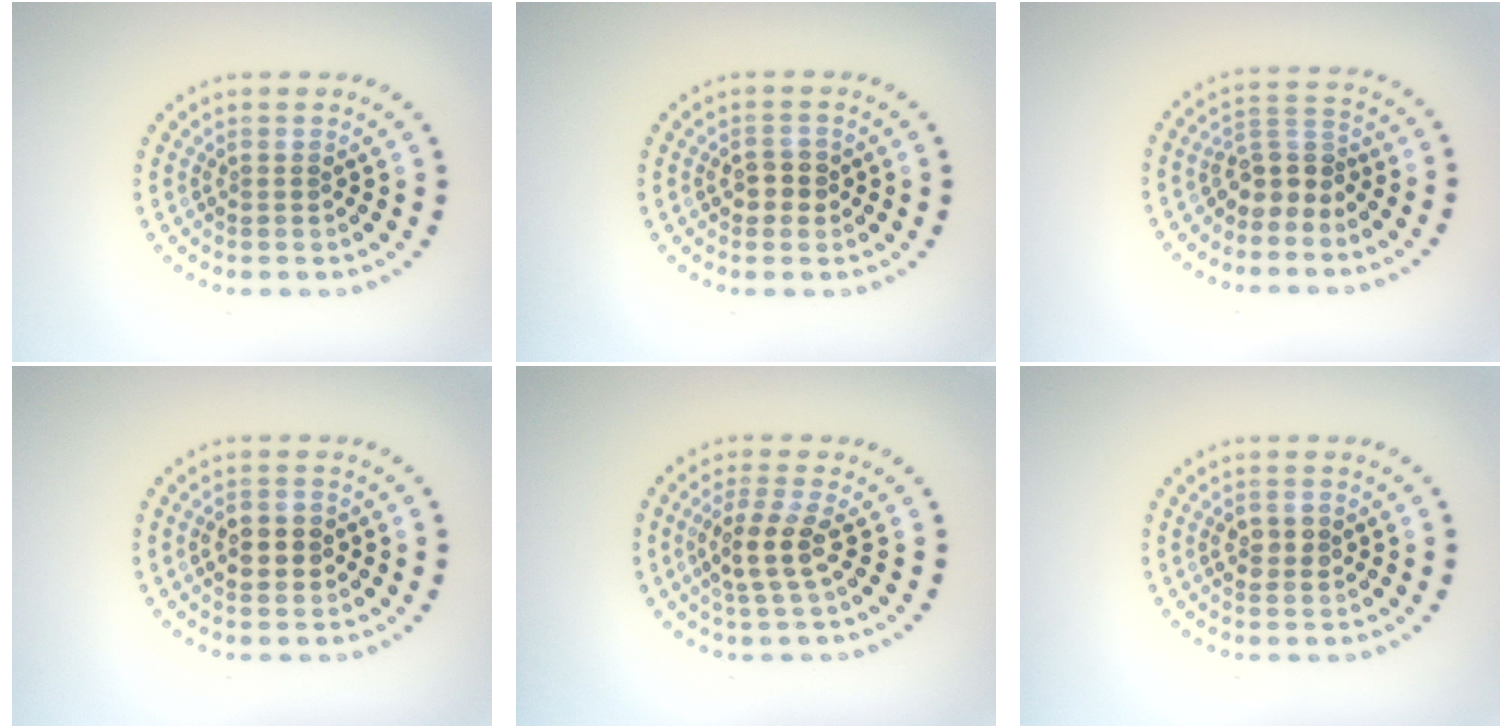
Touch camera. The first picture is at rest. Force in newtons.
{"total": 1.9, "press": 1.8, "slide": 0.4}
{"total": 2.9, "press": 2.5, "slide": 1.6}
{"total": 2.8, "press": 2.8, "slide": 0.4}
{"total": 3.2, "press": 2.8, "slide": 1.5}
{"total": 2.0, "press": 1.9, "slide": 0.3}